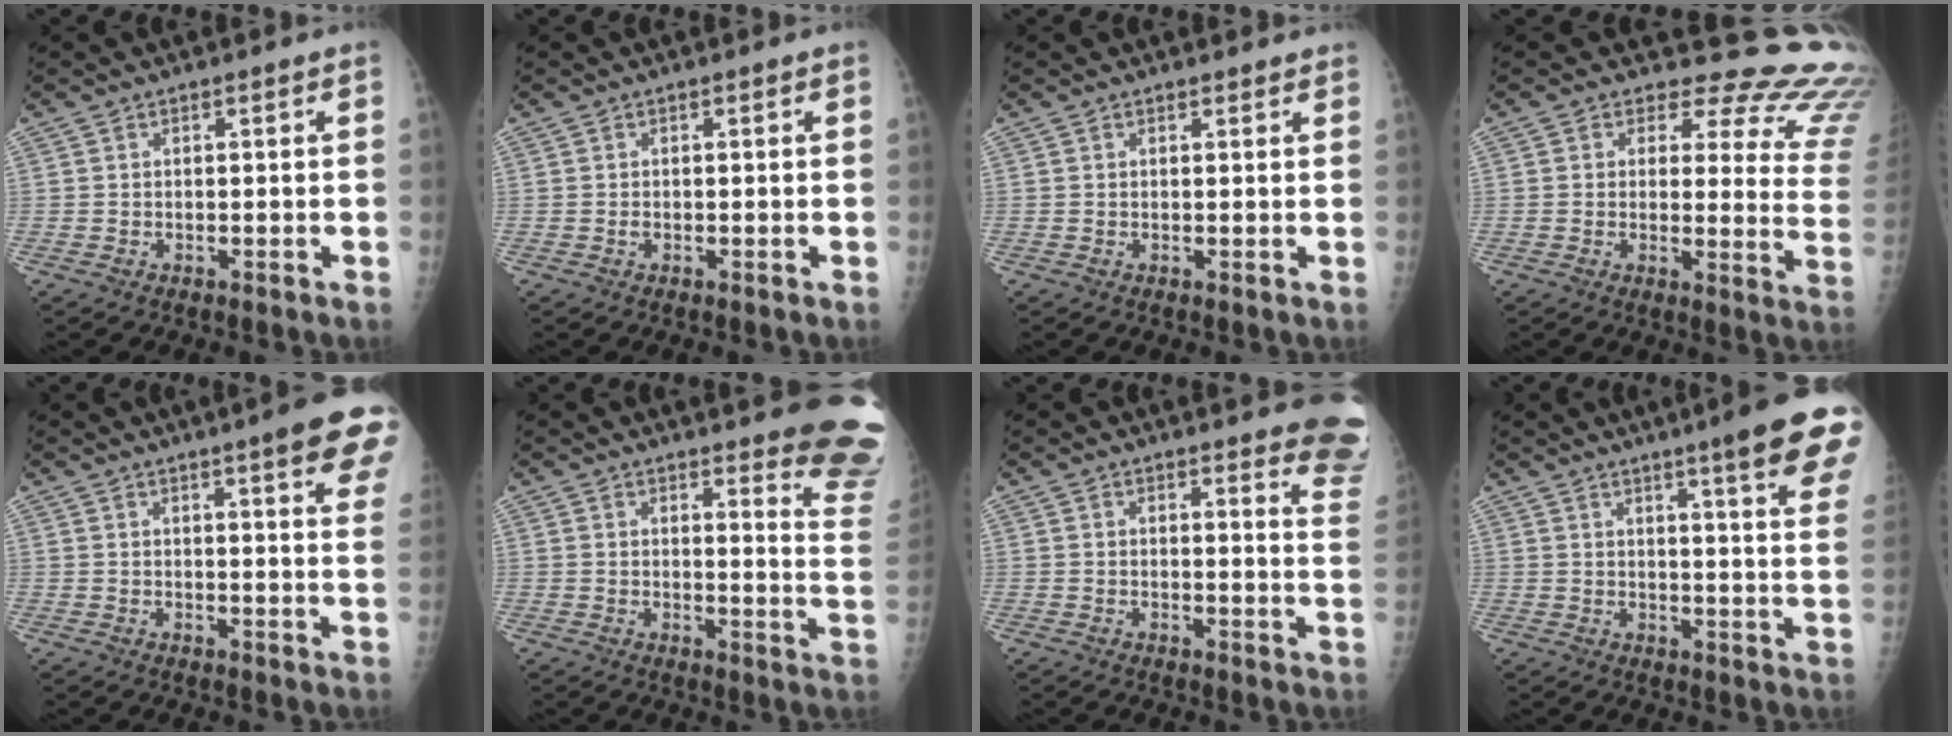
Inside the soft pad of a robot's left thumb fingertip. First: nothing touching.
{"total": 0.6, "force": [-0.2, 0.4, 0.3], "torque": [-0.001, 0.001, -0.005]}
{"total": 1.1, "force": [0.9, 0.5, 0.2], "torque": [0.001, -0.004, 0.010]}
{"total": 18.7, "force": [15.8, 7.8, 6.4], "torque": [-0.032, -0.127, 0.146]}
{"total": 13.0, "force": [7.8, 1.9, 10.2], "torque": [-0.106, -0.027, 0.086]}
{"total": 15.2, "force": [13.4, 2.1, 7.0], "torque": [-0.050, -0.131, 0.132]}
{"total": 12.9, "force": [11.6, 2.2, 5.2], "torque": [-0.023, -0.095, 0.102]}
{"total": 16.5, "force": [10.8, 1.3, 12.4], "torque": [-0.137, -0.045, 0.124]}